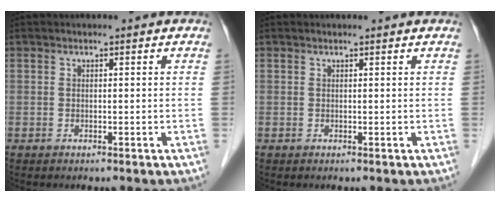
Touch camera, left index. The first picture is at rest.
{"total": 1.0, "force": [1.0, 0.0, 0.3], "torque": [-0.010, 0.007, 0.012]}